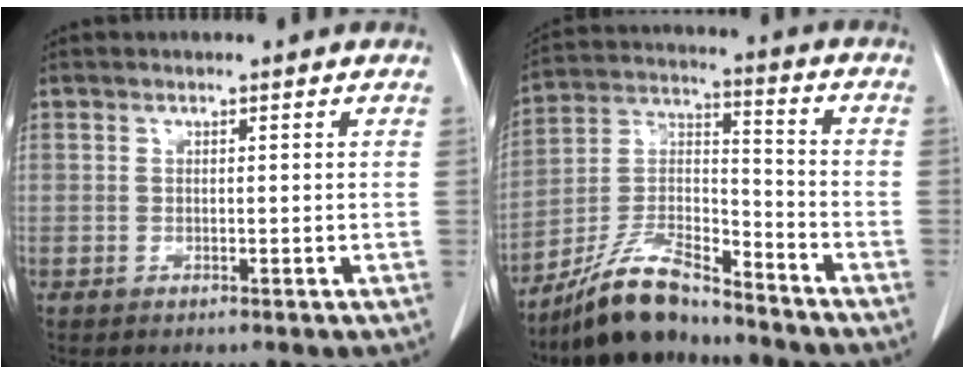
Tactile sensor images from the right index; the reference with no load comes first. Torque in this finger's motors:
{"motor_torque": [0.67, -0.58, 0.17, 0.10]}